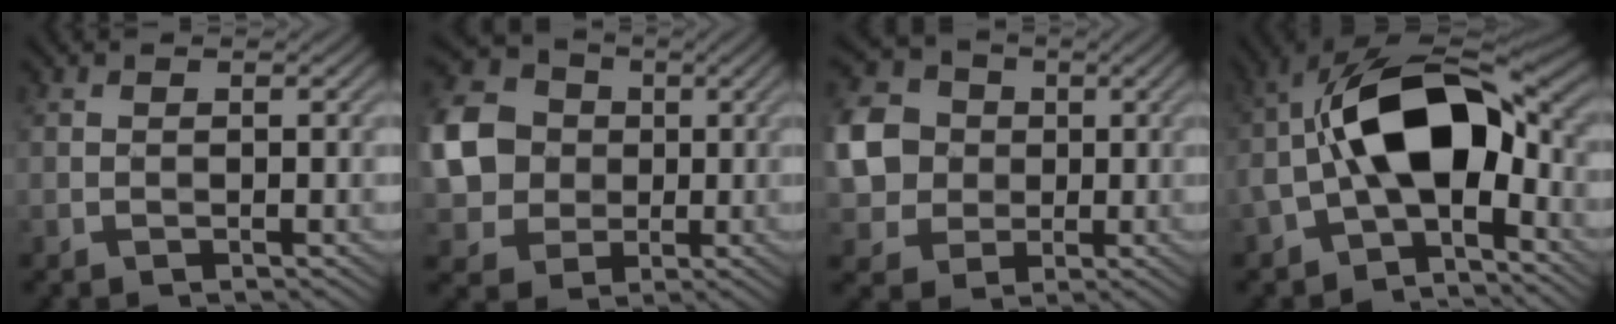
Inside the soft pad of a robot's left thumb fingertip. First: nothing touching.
{"total": 11.0, "force": [0.3, 9.7, 5.3], "torque": [-0.164, -0.010, -0.001]}
{"total": 9.7, "force": [0.2, 8.7, 4.4], "torque": [-0.143, -0.010, -0.001]}
{"total": 14.2, "force": [-1.9, 7.5, 11.9], "torque": [-0.210, 0.017, -0.047]}